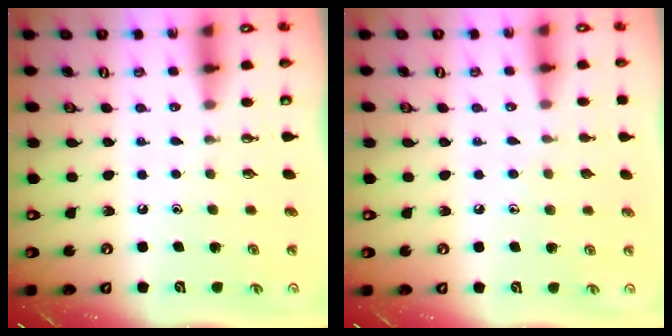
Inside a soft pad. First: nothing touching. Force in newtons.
{"total": 6.9, "press": 6.9, "slide": 0.7}